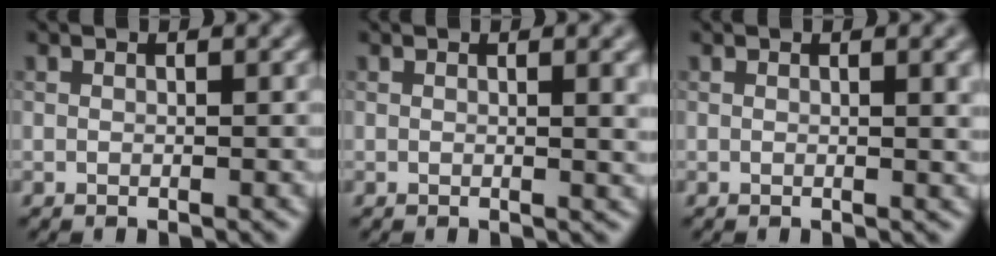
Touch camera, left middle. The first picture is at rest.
{"total": 2.5, "force": [0.6, 0.8, 2.3], "torque": [-0.019, 0.002, 0.006]}
{"total": 2.0, "force": [0.6, 0.6, 1.9], "torque": [-0.016, 0.003, 0.006]}